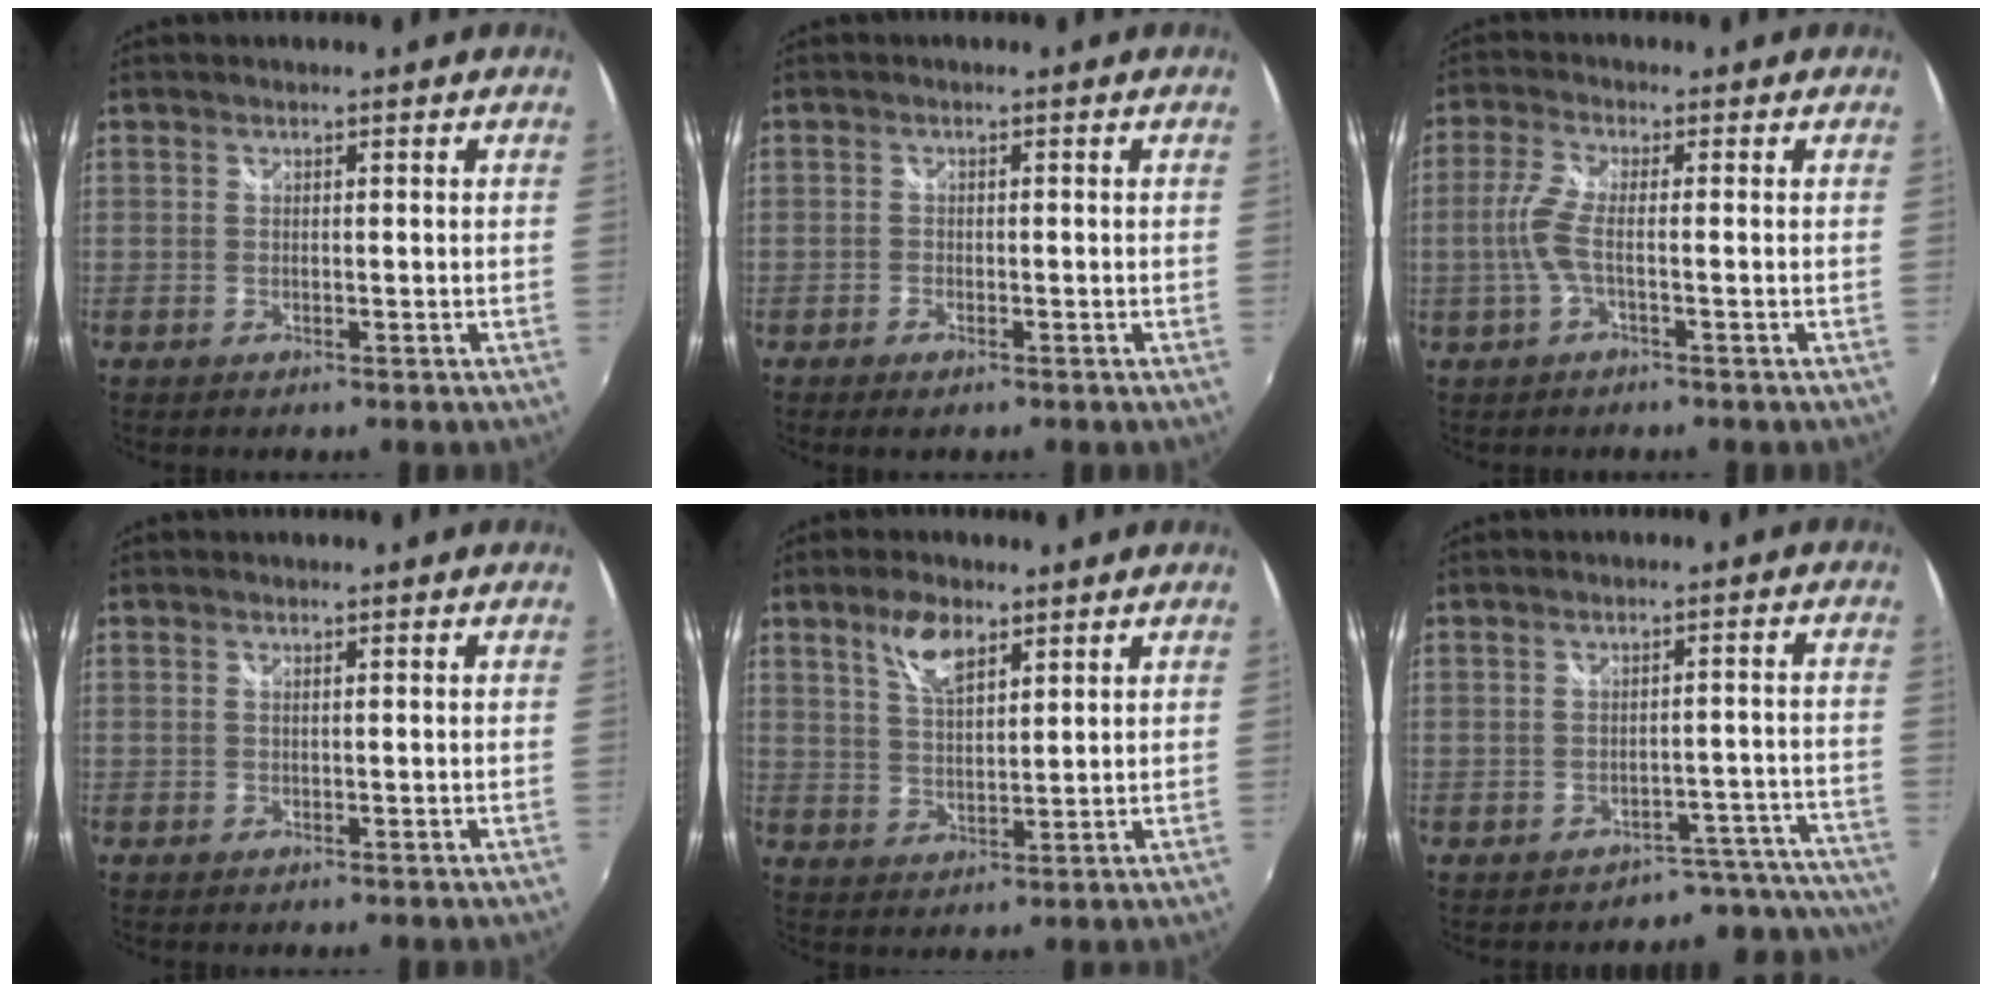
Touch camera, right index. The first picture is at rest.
{"total": 1.7, "force": [-1.2, 0.8, 0.9], "torque": [-0.023, -0.003, -0.024]}
{"total": 4.8, "force": [-1.2, 0.5, 4.6], "torque": [-0.111, -0.002, -0.022]}
{"total": 0.0}
{"total": 6.5, "force": [4.0, 2.6, 4.5], "torque": [-0.080, 0.008, 0.078]}
{"total": 10.2, "force": [-9.6, 3.6, -0.5], "torque": [0.039, 0.057, -0.113]}